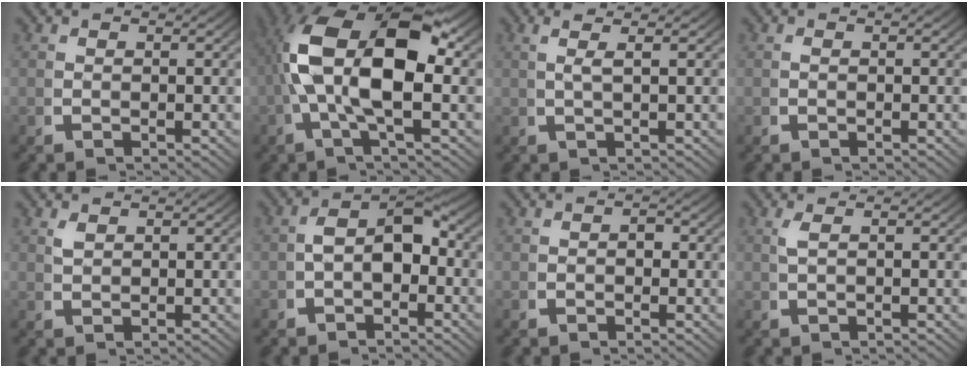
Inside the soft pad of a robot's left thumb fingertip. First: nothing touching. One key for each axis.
{"total": 13.9, "fx": 1.5, "fy": 7.1, "fz": 11.8, "tx": -0.233, "ty": -0.014, "tz": 0.020}
{"total": 2.2, "fx": 1.2, "fy": -0.2, "fz": 1.8, "tx": -0.034, "ty": 0.007, "tz": 0.023}
{"total": 0.0}
{"total": 1.2, "fx": 1.1, "fy": 0.0, "fz": 0.5, "tx": -0.008, "ty": 0.004, "tz": 0.028}
{"total": 5.9, "fx": -0.6, "fy": 3.7, "fz": 4.5, "tx": -0.074, "ty": -0.007, "tz": -0.008}
{"total": 0.9, "fx": -0.2, "fy": 0.6, "fz": 0.6, "tx": -0.012, "ty": -0.003, "tz": -0.005}
{"total": 1.1, "fx": 0.6, "fy": -0.2, "fz": 1.0, "tx": -0.025, "ty": 0.004, "tz": 0.014}